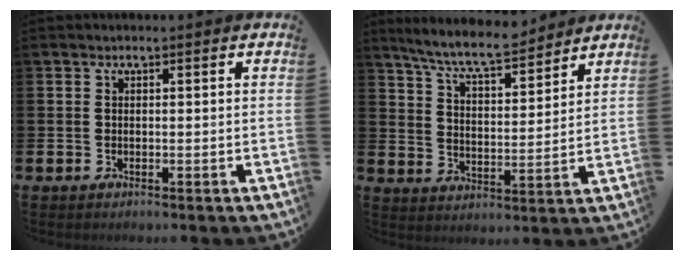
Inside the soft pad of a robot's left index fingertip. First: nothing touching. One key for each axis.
{"total": 8.0, "fx": 7.4, "fy": 0.9, "fz": 2.9, "tx": -0.083, "ty": -0.037, "tz": 0.132}